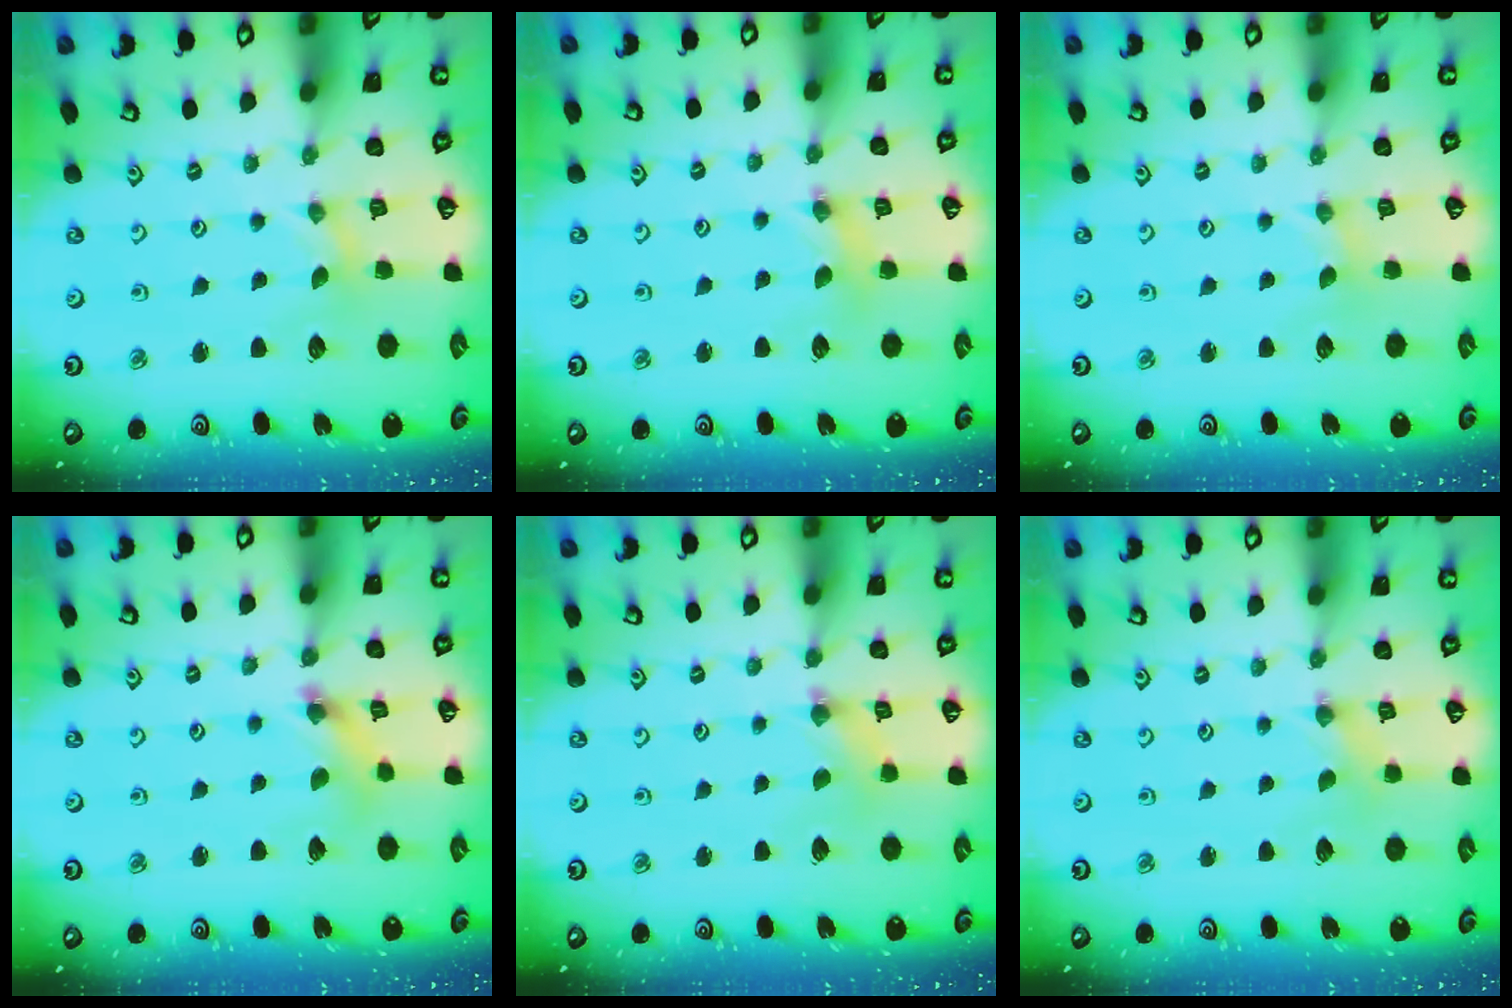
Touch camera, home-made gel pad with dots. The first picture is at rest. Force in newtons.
{"total": 2.7, "press": 2.7, "slide": 0.3}
{"total": 0.0}
{"total": 4.8, "press": 4.8, "slide": 0.5}
{"total": 1.9, "press": 1.8, "slide": 0.3}
{"total": 0.0}